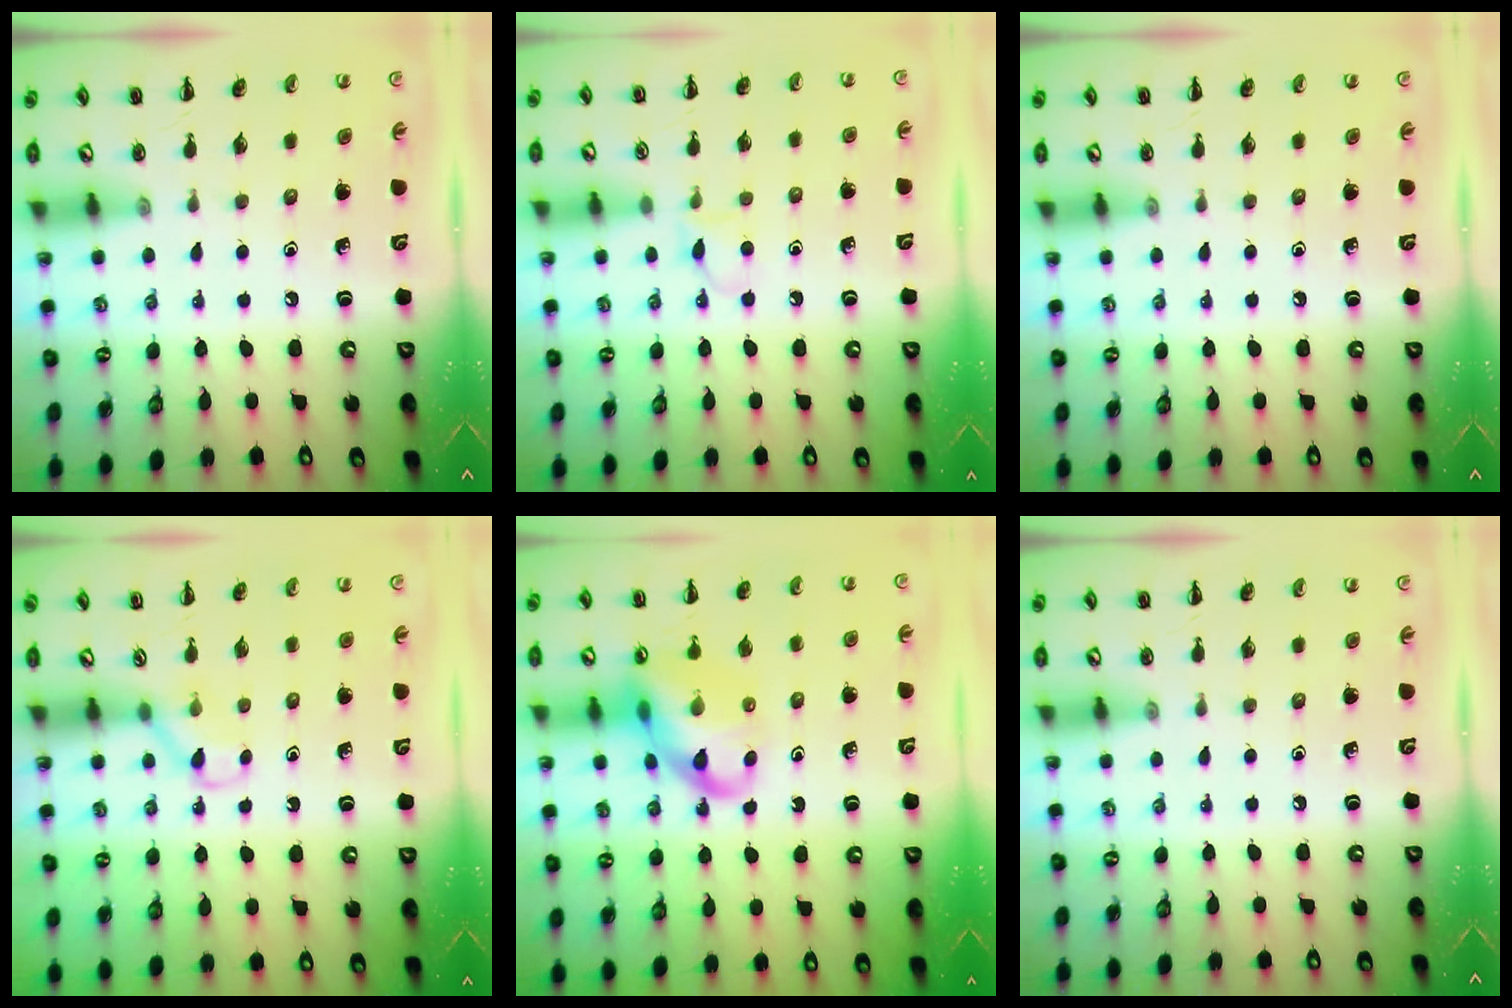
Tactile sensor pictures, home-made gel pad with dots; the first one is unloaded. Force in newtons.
{"total": 4.1, "press": 3.8, "slide": 1.4}
{"total": 0.0}
{"total": 3.5, "press": 3.3, "slide": 1.2}
{"total": 14.5, "press": 14.4, "slide": 2.3}
{"total": 0.0}